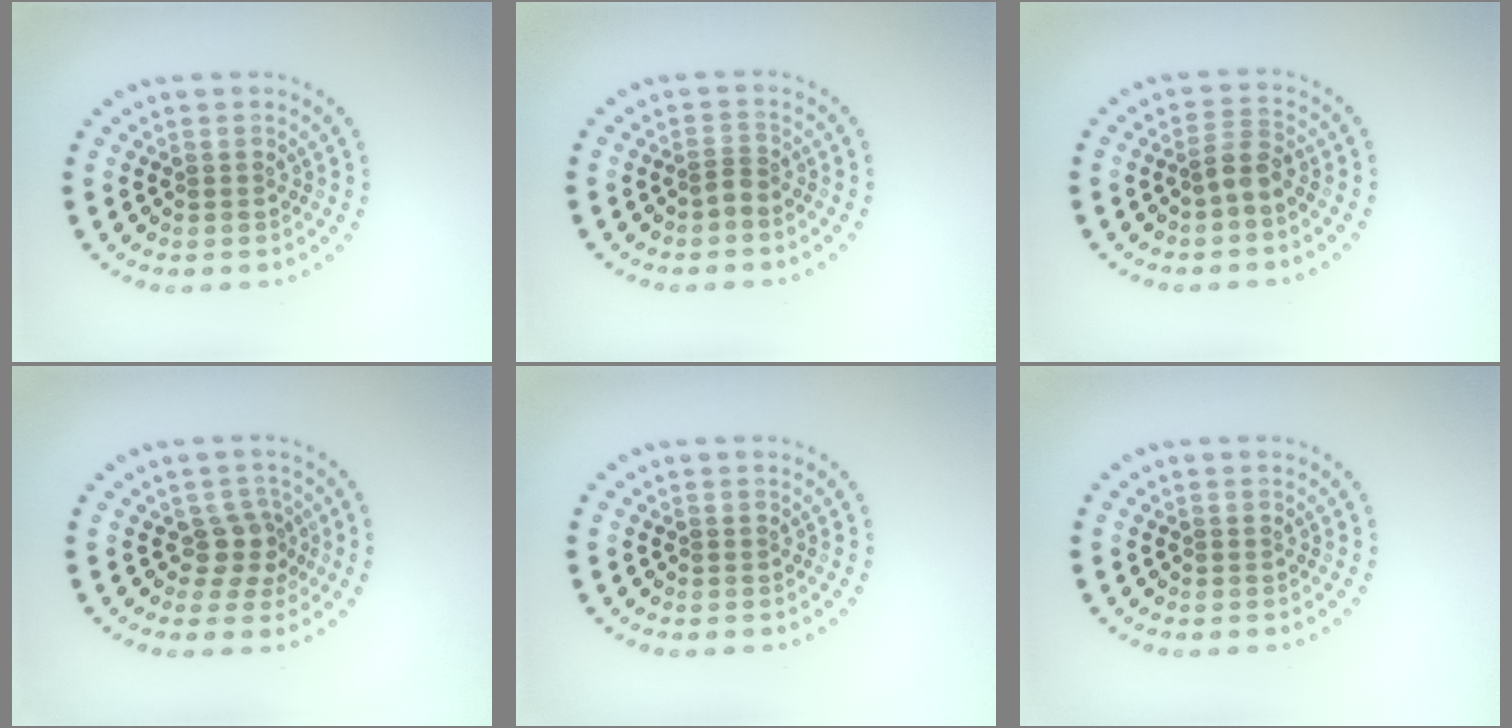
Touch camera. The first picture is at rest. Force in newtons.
{"total": 1.0, "press": 0.6, "slide": 0.8}
{"total": 2.0, "press": 1.6, "slide": 1.2}
{"total": 2.5, "press": 1.9, "slide": 1.6}
{"total": 0.0}
{"total": 0.0}